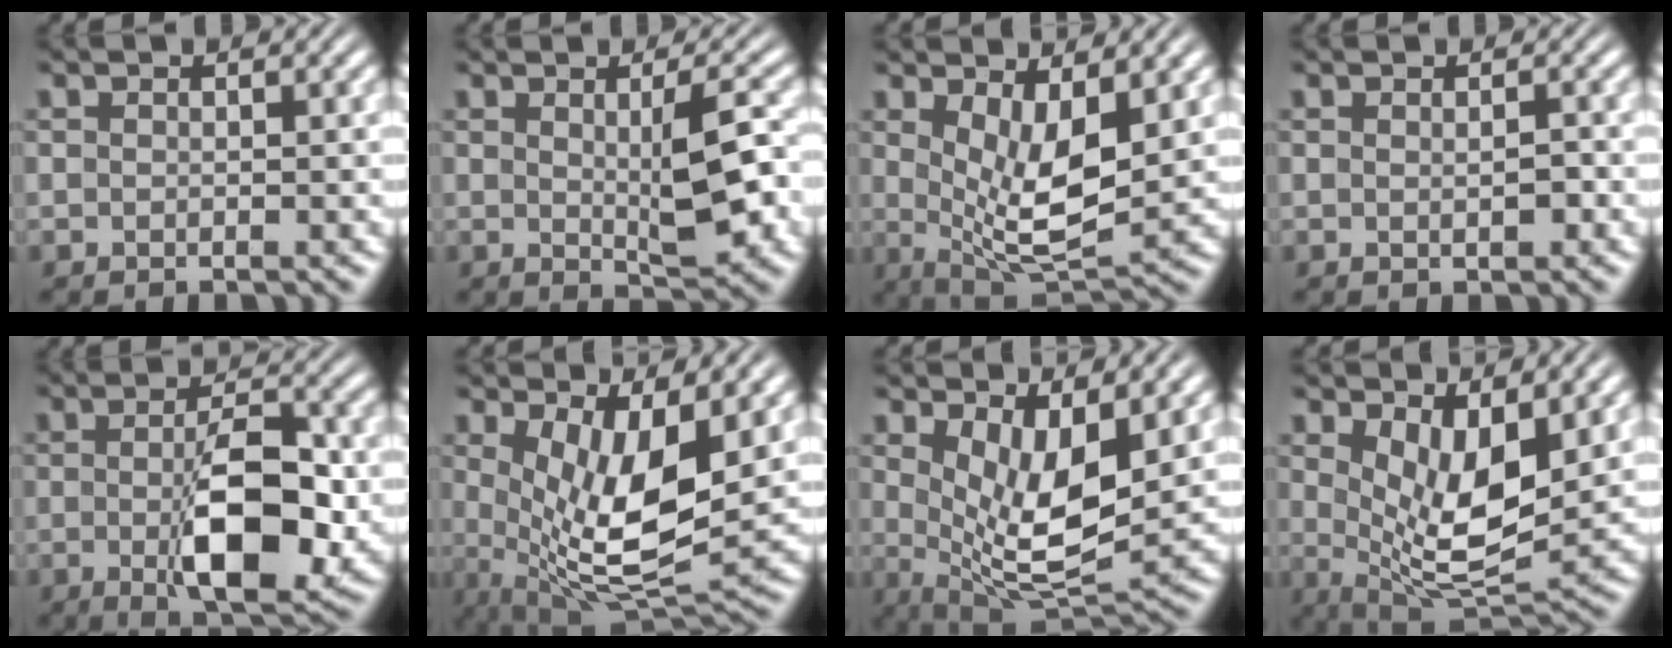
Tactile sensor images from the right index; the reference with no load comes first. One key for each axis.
{"total": 4.2, "fx": 0.0, "fy": 0.6, "fz": 4.1, "tx": -0.058, "ty": -0.010, "tz": 0.008}
{"total": 7.5, "fx": 0.7, "fy": 3.5, "fz": 6.6, "tx": -0.102, "ty": -0.034, "tz": 0.026}
{"total": 0.8, "fx": -0.3, "fy": 0.1, "fz": 0.7, "tx": -0.012, "ty": -0.006, "tz": -0.004}
{"total": 8.2, "fx": -1.5, "fy": 3.0, "fz": 7.5, "tx": -0.120, "ty": -0.018, "tz": -0.018}
{"total": 10.0, "fx": 0.4, "fy": 4.9, "fz": 8.8, "tx": -0.155, "ty": -0.041, "tz": 0.028}
{"total": 9.3, "fx": 1.0, "fy": 4.9, "fz": 7.9, "tx": -0.134, "ty": -0.039, "tz": 0.034}
{"total": 8.6, "fx": 1.3, "fy": 4.5, "fz": 7.3, "tx": -0.120, "ty": -0.035, "tz": 0.036}